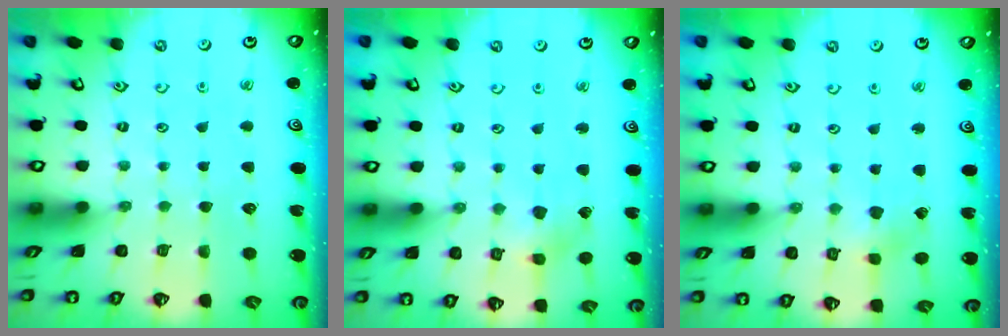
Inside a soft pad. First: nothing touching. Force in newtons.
{"total": 4.7, "press": 4.6, "slide": 0.6}
{"total": 2.2, "press": 2.2, "slide": 0.2}